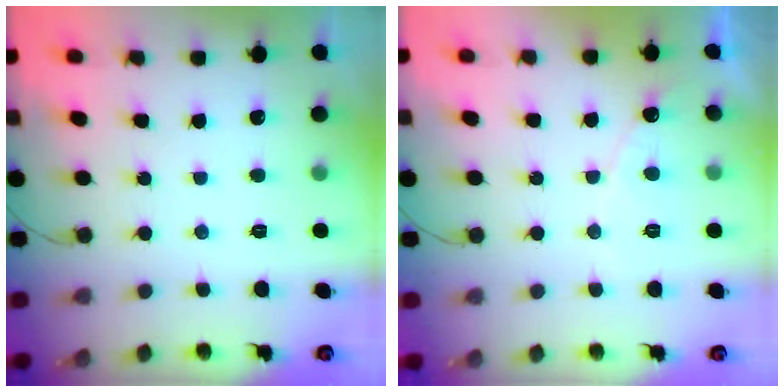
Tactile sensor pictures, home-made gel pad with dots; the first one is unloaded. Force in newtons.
{"total": 7.0, "press": 7.0, "slide": 0.6}